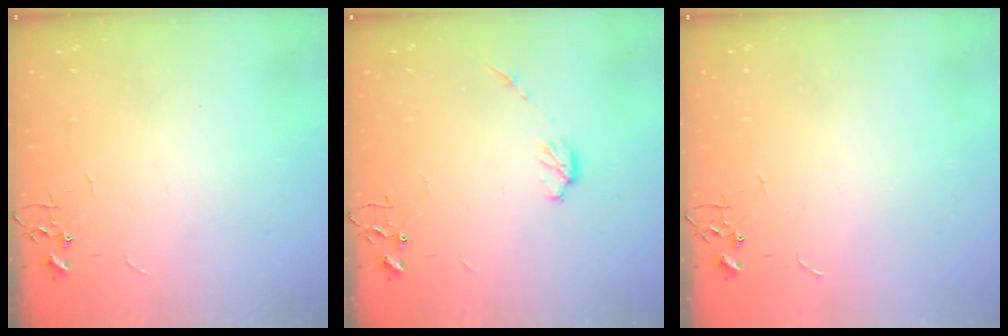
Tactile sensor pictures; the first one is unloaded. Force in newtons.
{"total": 5.8, "press": 5.8, "slide": 0.5}
{"total": 0.0}